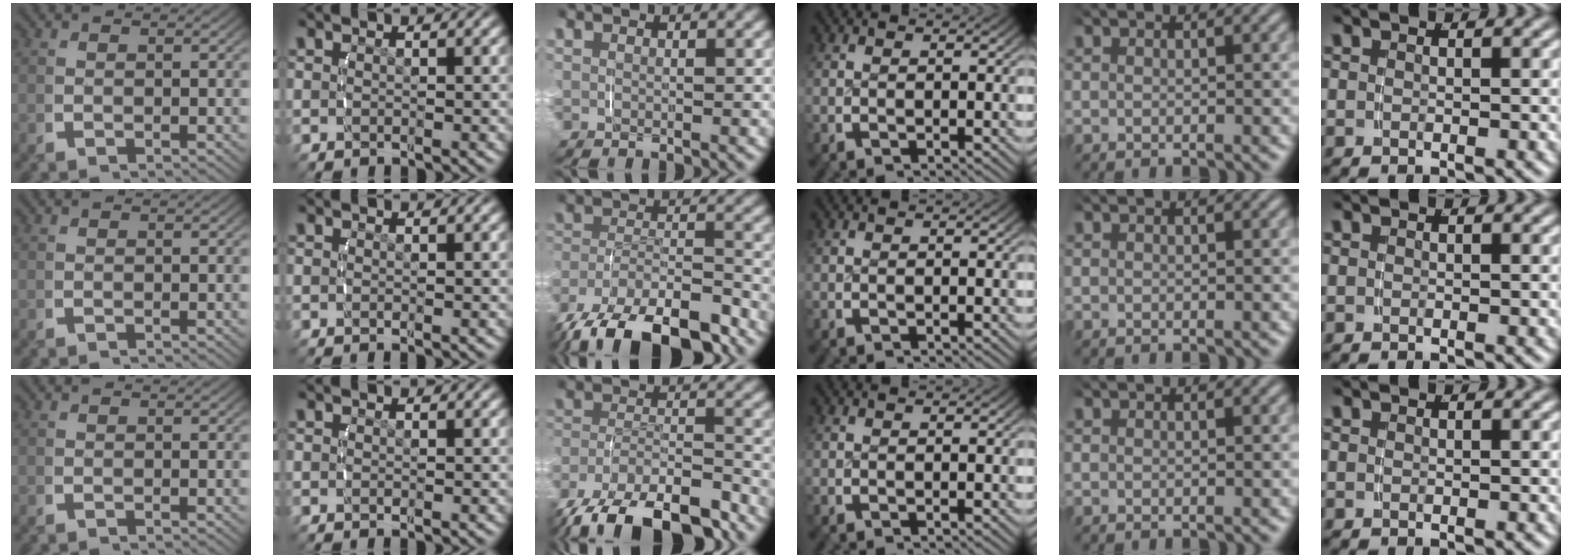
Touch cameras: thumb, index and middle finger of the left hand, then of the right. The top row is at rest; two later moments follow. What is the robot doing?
{"motion": "grasp_and_lifting", "object": "velcro strap"}